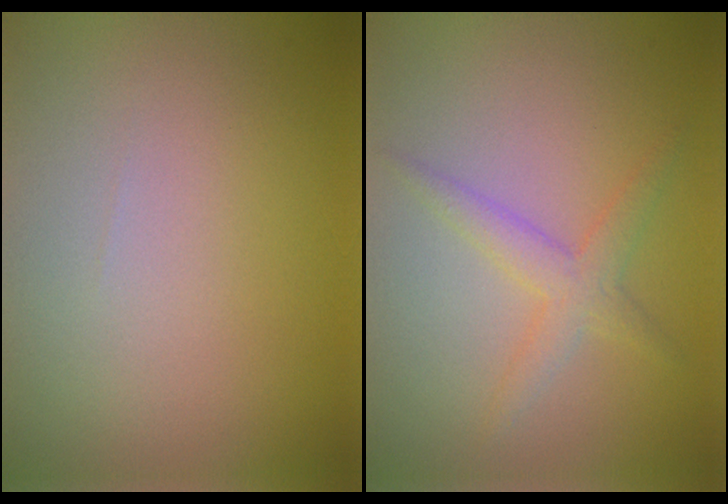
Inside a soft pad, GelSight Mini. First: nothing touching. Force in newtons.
{"total": 2.4, "press": 2.4, "slide": 0.1}